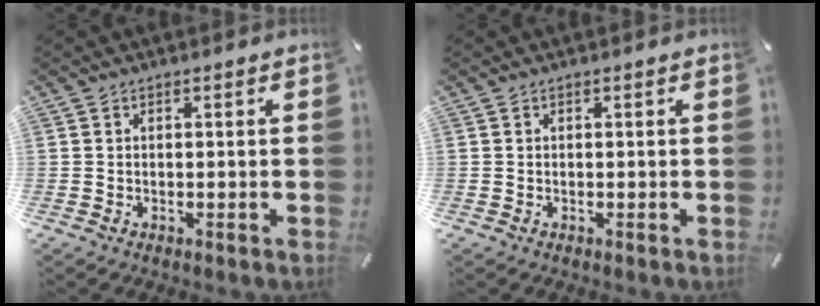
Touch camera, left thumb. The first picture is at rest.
{"total": 0.0}